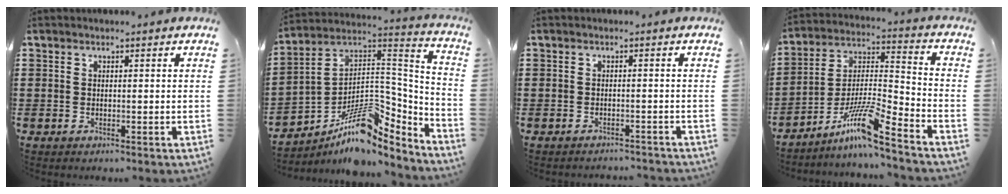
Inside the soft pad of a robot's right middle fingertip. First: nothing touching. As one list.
[{"total": 10.2, "force": [-6.7, 4.4, 6.3], "torque": [-0.123, -0.016, -0.132]}, {"total": 1.3, "force": [-1.3, 0.1, -0.1], "torque": [-0.002, 0.004, -0.030]}, {"total": 11.1, "force": [-8.2, 0.8, 7.5], "torque": [-0.155, -0.003, -0.164]}]